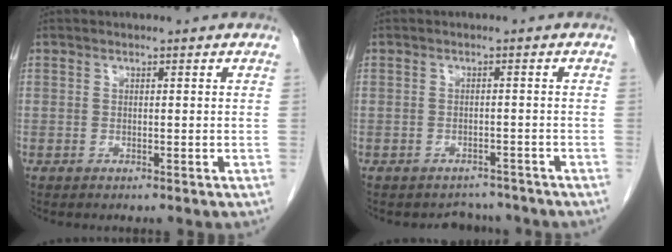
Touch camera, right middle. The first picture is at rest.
{"total": 3.0, "force": [-2.7, 1.3, -0.3], "torque": [-0.001, 0.006, -0.034]}